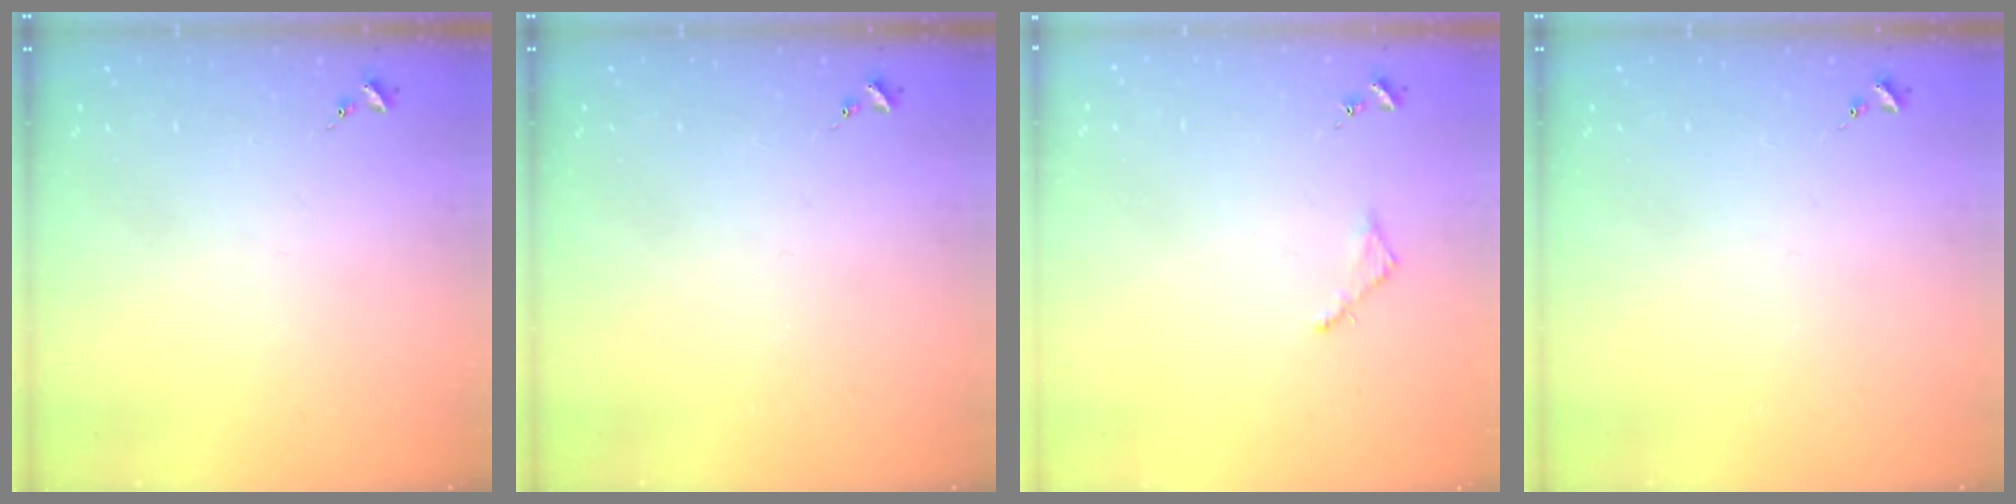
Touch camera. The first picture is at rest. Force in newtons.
{"total": 0.0}
{"total": 2.8, "press": 2.7, "slide": 0.3}
{"total": 0.0}